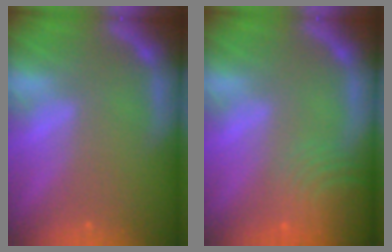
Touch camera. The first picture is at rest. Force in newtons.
{"total": 10.1}